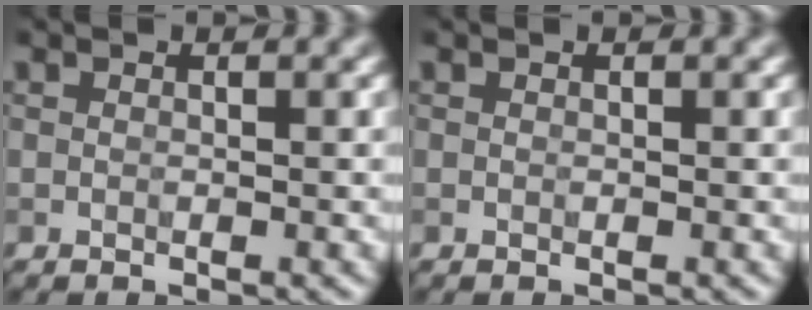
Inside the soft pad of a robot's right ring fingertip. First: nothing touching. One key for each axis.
{"total": 0.0}